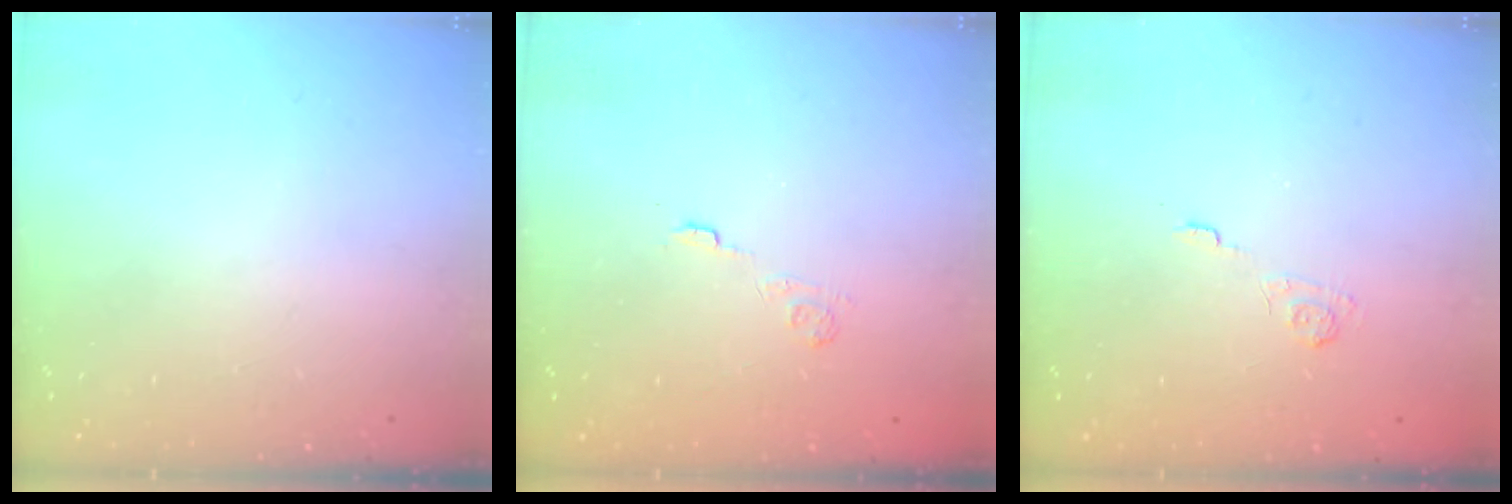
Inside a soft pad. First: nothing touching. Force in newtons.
{"total": 2.2, "press": 1.7, "slide": 1.4}
{"total": 2.0, "press": 1.4, "slide": 1.4}